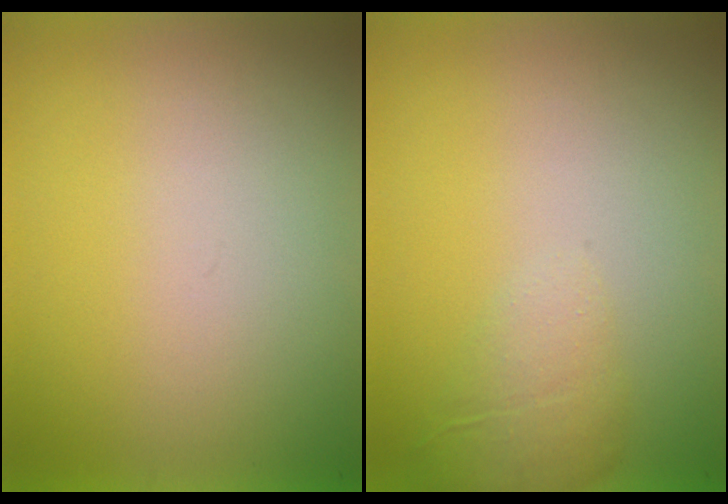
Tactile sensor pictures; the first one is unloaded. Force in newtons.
{"total": 2.1}